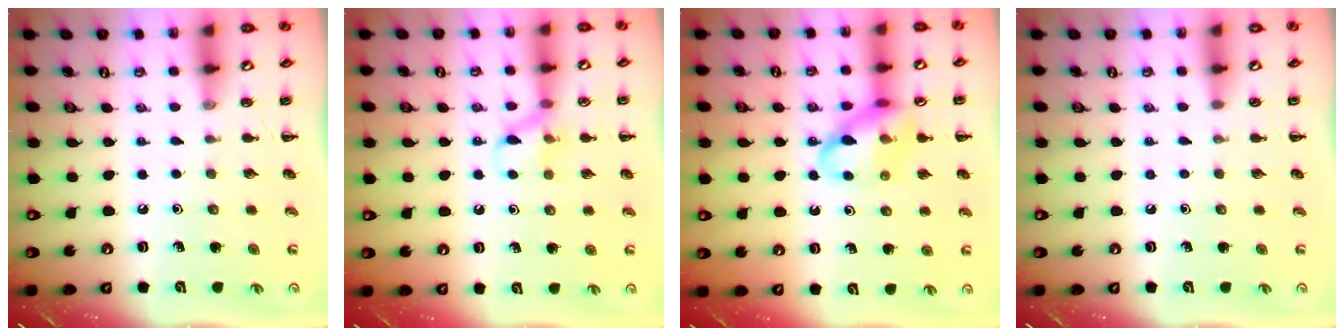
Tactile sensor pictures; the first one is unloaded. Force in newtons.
{"total": 7.5, "press": 7.4, "slide": 1.0}
{"total": 13.4, "press": 13.2, "slide": 2.3}
{"total": 0.0}